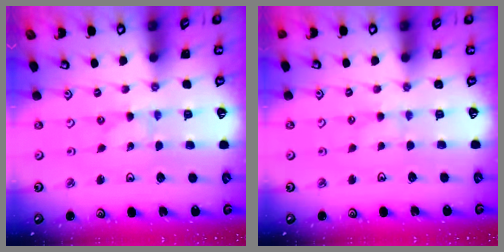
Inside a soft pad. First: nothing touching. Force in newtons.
{"total": 1.5, "press": 1.4, "slide": 0.4}